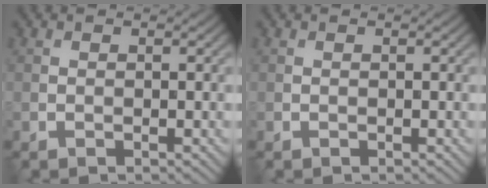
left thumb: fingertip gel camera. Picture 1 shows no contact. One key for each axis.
{"total": 0.0}